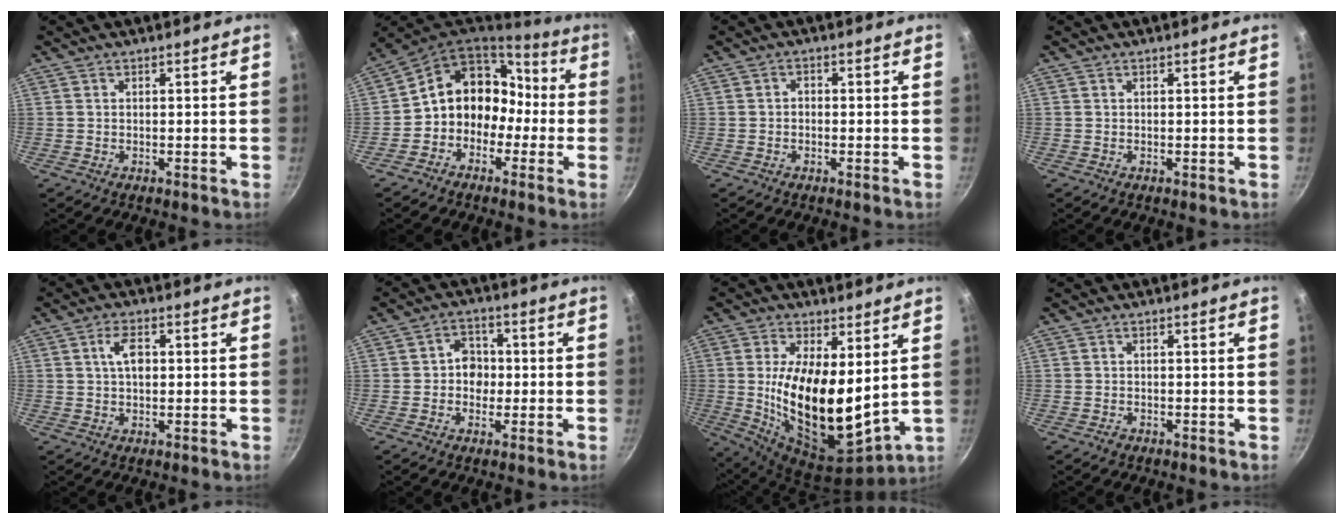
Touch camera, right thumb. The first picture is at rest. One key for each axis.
{"total": 13.0, "fx": -2.1, "fy": 11.1, "fz": 6.4, "tx": -0.043, "ty": 0.063, "tz": -0.049}
{"total": 1.4, "fx": -0.5, "fy": 1.1, "fz": 0.8, "tx": -0.011, "ty": 0.009, "tz": -0.009}
{"total": 0.0}
{"total": 4.7, "fx": 0.8, "fy": 2.6, "fz": 3.8, "tx": -0.059, "ty": 0.007, "tz": 0.011}
{"total": 5.6, "fx": -0.4, "fy": 4.8, "fz": 2.9, "tx": -0.005, "ty": 0.010, "tz": -0.012}
{"total": 20.2, "fx": 2.8, "fy": 9.4, "fz": 17.7, "tx": -0.300, "ty": -0.050, "tz": 0.061}
{"total": 1.0, "fx": -0.6, "fy": 0.6, "fz": 0.4, "tx": -0.010, "ty": 0.002, "tz": -0.007}